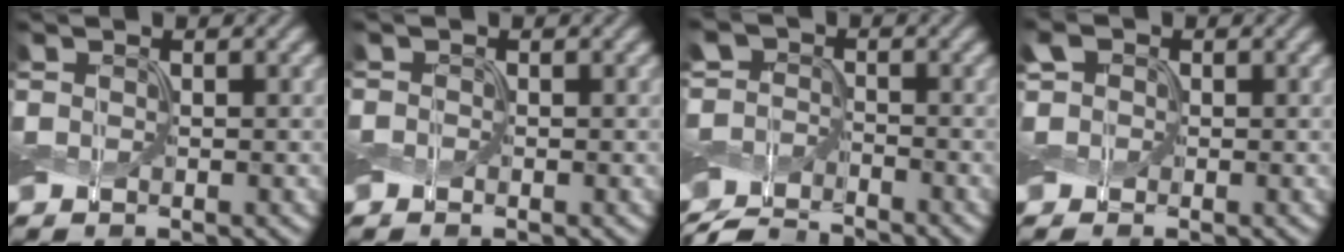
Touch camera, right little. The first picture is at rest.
{"total": 0.0}
{"total": 4.9, "force": [-4.4, 1.7, 1.4], "torque": [-0.012, -0.006, -0.100]}
{"total": 1.8, "force": [0.6, 1.5, 0.8], "torque": [-0.020, 0.007, 0.002]}